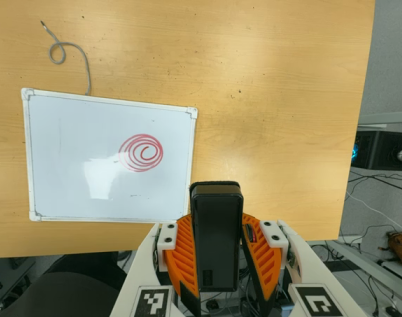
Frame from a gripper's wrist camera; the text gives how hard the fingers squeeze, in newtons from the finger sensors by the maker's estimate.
{"total": 8.0, "left": 6.4, "right": 9.6}